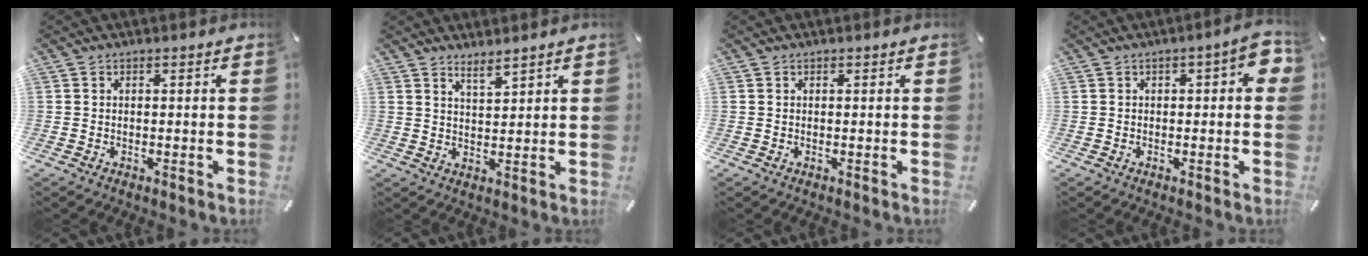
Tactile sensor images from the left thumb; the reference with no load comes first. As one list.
[{"total": 3.2, "force": [3.0, 0.1, 1.0], "torque": [-0.023, -0.018, 0.055]}, {"total": 0.0}, {"total": 5.4, "force": [0.2, 2.3, 4.9], "torque": [-0.063, 0.006, 0.000]}]